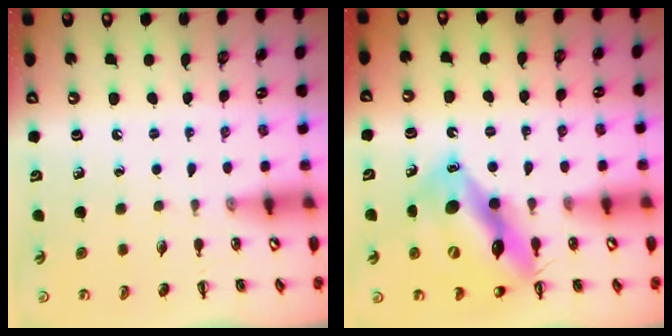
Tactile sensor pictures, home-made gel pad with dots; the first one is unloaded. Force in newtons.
{"total": 15.7, "press": 15.1, "slide": 4.2}